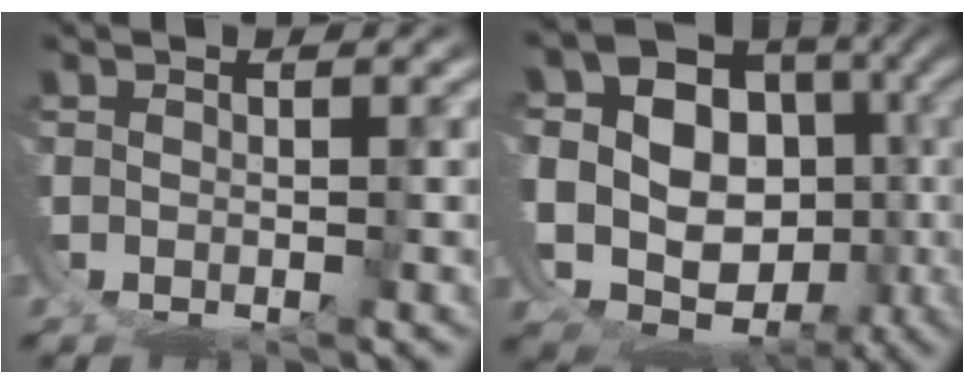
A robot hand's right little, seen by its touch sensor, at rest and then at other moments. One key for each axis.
{"total": 16.3, "fx": -0.1, "fy": 14.0, "fz": 8.3, "tx": -0.178, "ty": -0.053, "tz": 0.009}